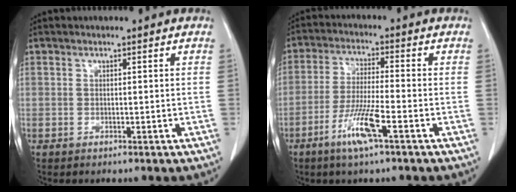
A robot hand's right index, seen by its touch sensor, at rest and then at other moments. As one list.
[{"total": 8.0, "force": [-4.1, 0.1, 6.8], "torque": [-0.139, -0.012, -0.079]}]